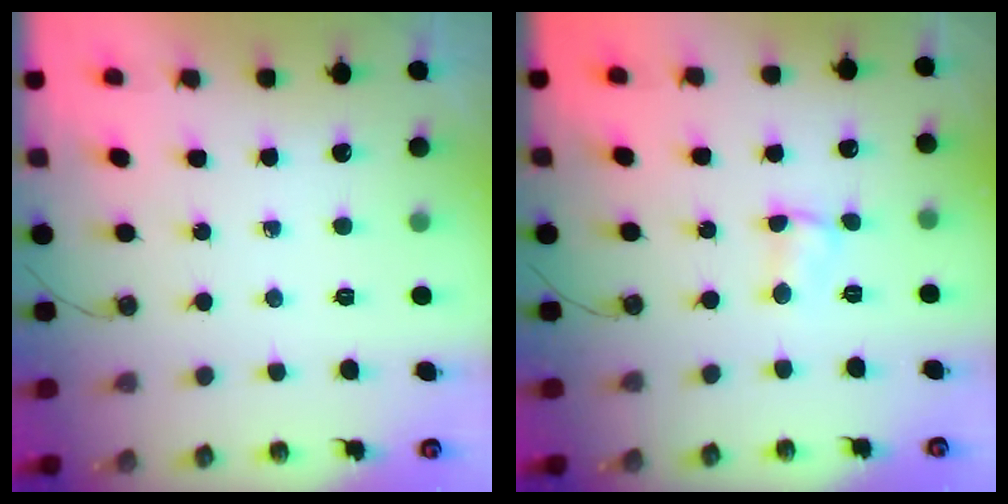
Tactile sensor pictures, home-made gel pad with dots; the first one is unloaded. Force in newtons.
{"total": 2.2, "press": 2.2, "slide": 0.4}